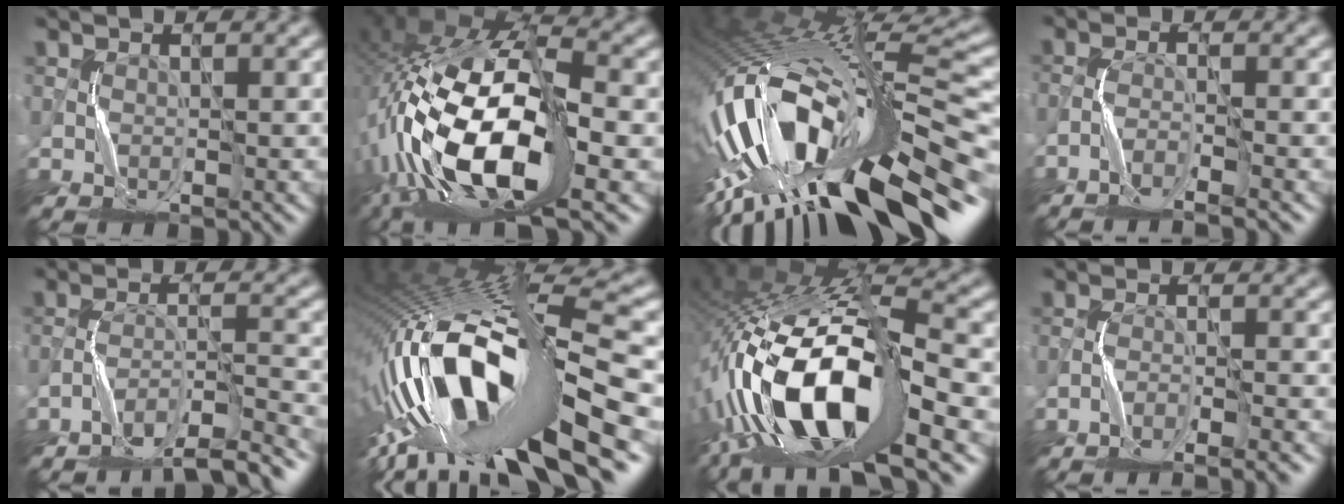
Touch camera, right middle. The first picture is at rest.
{"total": 16.6, "force": [-4.2, 8.1, 13.8], "torque": [-0.273, 0.000, -0.071]}
{"total": 17.3, "force": [-6.6, 7.1, 14.4], "torque": [-0.279, -0.018, -0.096]}
{"total": 2.9, "force": [-2.3, 0.2, 1.8], "torque": [-0.036, -0.002, -0.053]}
{"total": 7.8, "force": [-6.6, 1.6, 3.7], "torque": [-0.058, -0.006, -0.106]}
{"total": 18.0, "force": [-5.4, 6.8, 15.8], "torque": [-0.307, -0.029, -0.084]}
{"total": 17.1, "force": [-6.5, 7.1, 14.1], "torque": [-0.284, 0.011, -0.118]}
{"total": 4.1, "force": [-3.3, 0.5, 2.4], "torque": [-0.033, -0.004, -0.061]}